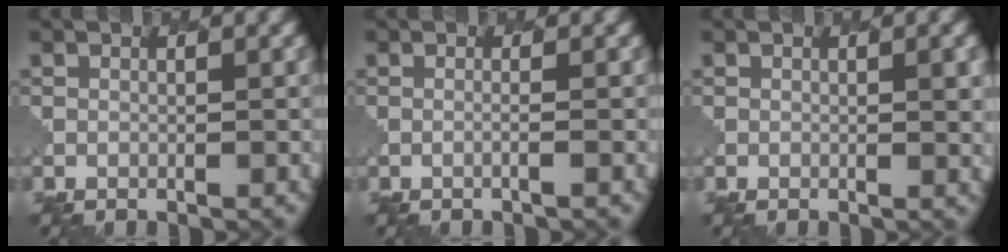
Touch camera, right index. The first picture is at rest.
{"total": 0.8, "force": [0.0, 0.2, 0.8], "torque": [-0.007, -0.002, -0.018]}
{"total": 2.2, "force": [0.4, 0.6, 2.1], "torque": [-0.023, 0.001, 0.008]}